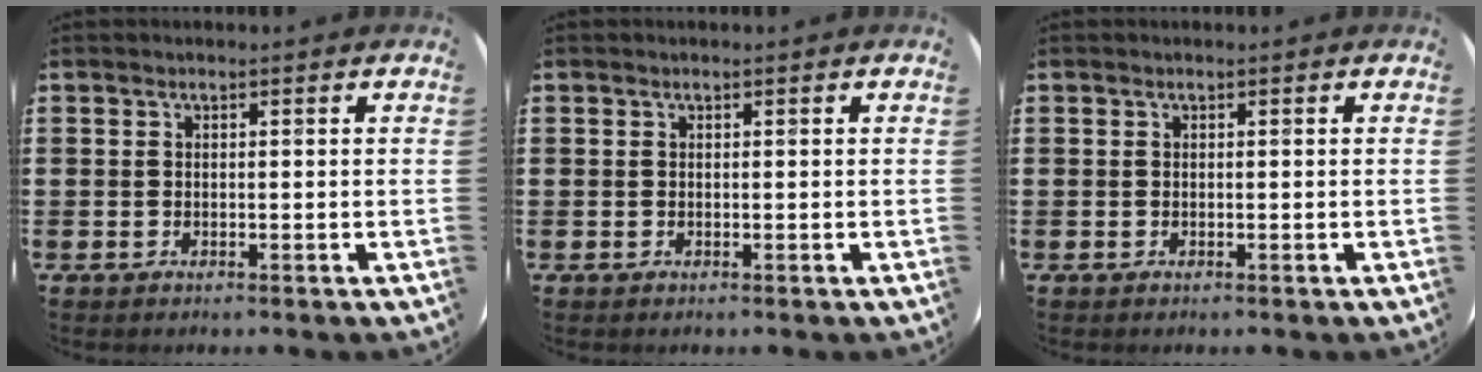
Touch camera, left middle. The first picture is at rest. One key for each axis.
{"total": 0.0}
{"total": 0.0}